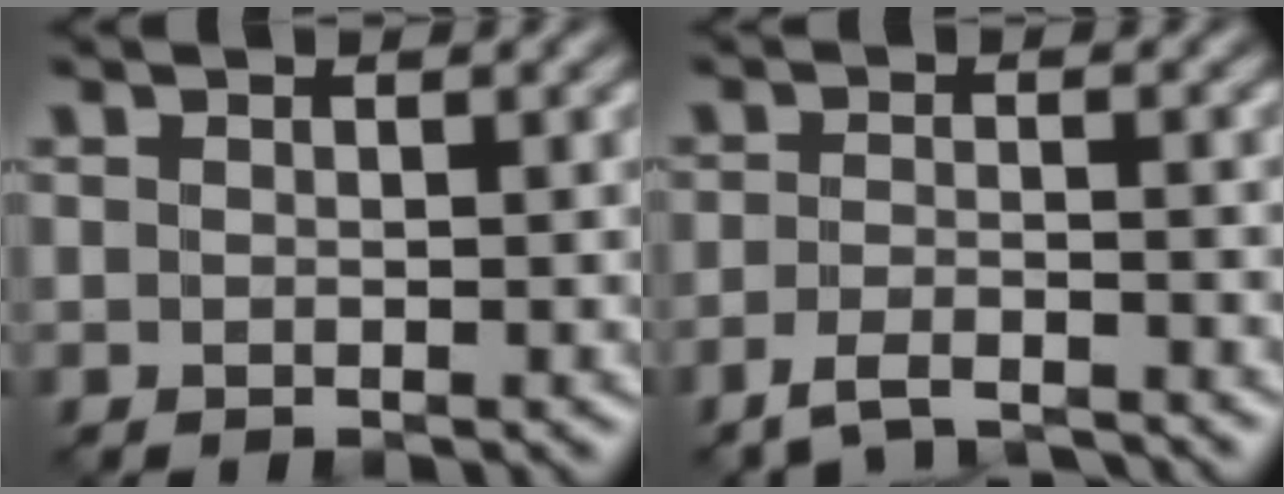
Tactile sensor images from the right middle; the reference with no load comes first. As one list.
[{"total": 3.9, "force": [-3.5, 0.6, 1.6], "torque": [-0.036, -0.005, -0.065]}]